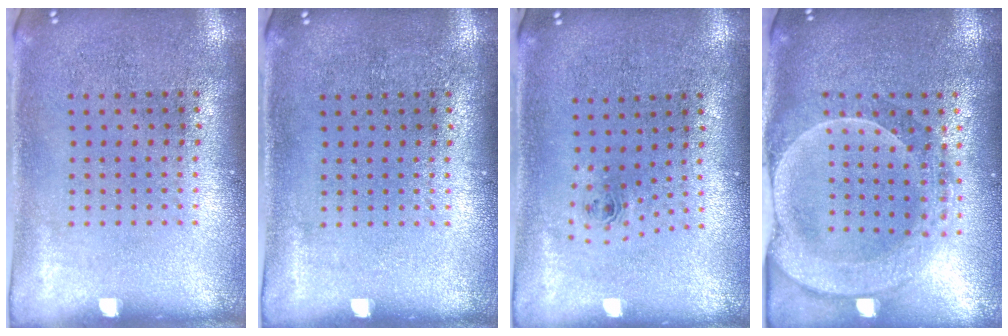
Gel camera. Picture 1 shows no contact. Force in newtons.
{"total": 0.0}
{"total": 0.7, "press": 0.3, "slide": 0.6}
{"total": 2.2, "press": 2.1, "slide": 0.8}